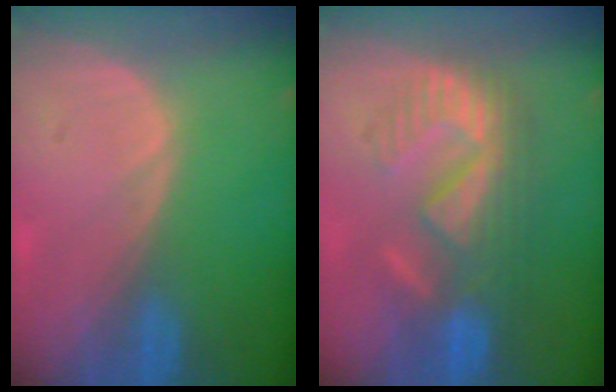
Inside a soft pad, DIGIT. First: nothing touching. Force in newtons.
{"total": 8.9, "press": 8.8, "slide": 1.8}